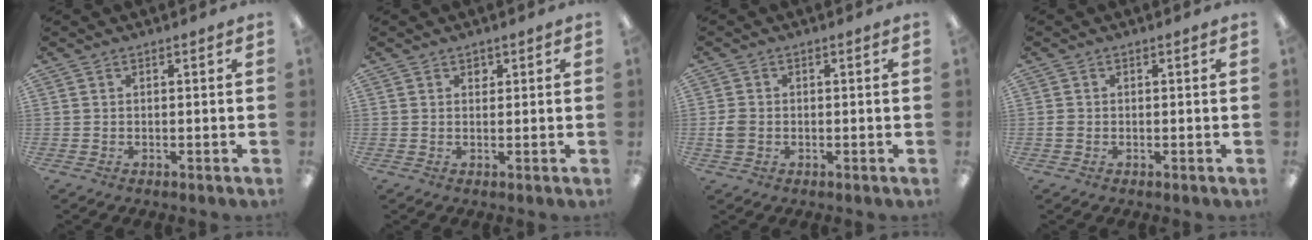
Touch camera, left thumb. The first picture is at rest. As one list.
[{"total": 1.6, "force": [1.0, 1.2, 0.3], "torque": [0.009, -0.003, 0.013]}, {"total": 3.1, "force": [-0.5, 2.6, 1.7], "torque": [-0.020, 0.005, -0.010]}, {"total": 1.0, "force": [-0.2, 0.9, 0.3], "torque": [-0.006, 0.005, -0.006]}]